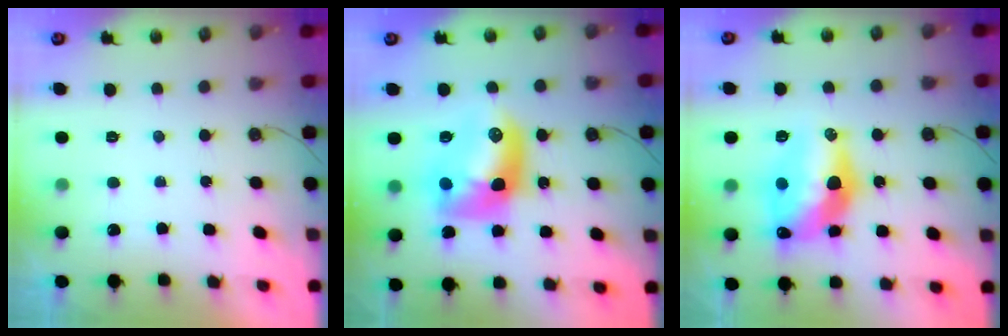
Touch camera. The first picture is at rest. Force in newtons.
{"total": 14.0, "press": 14.0, "slide": 1.3}
{"total": 16.3, "press": 16.3, "slide": 1.4}